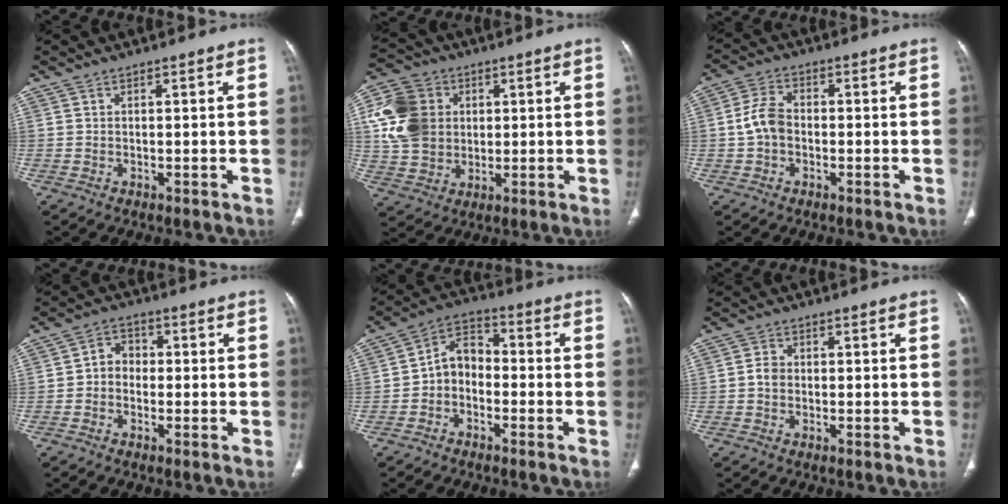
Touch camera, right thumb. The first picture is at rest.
{"total": 13.9, "force": [2.3, 11.6, 7.4], "torque": [-0.132, 0.006, 0.042]}
{"total": 5.7, "force": [-0.8, 4.1, 3.9], "torque": [-0.074, 0.017, -0.022]}
{"total": 4.6, "force": [-0.6, 3.8, 2.4], "torque": [-0.021, 0.020, -0.021]}
{"total": 6.6, "force": [-1.8, 4.8, 4.1], "torque": [-0.056, 0.033, -0.050]}
{"total": 2.3, "force": [-0.3, 1.9, 1.2], "torque": [-0.017, 0.007, -0.010]}